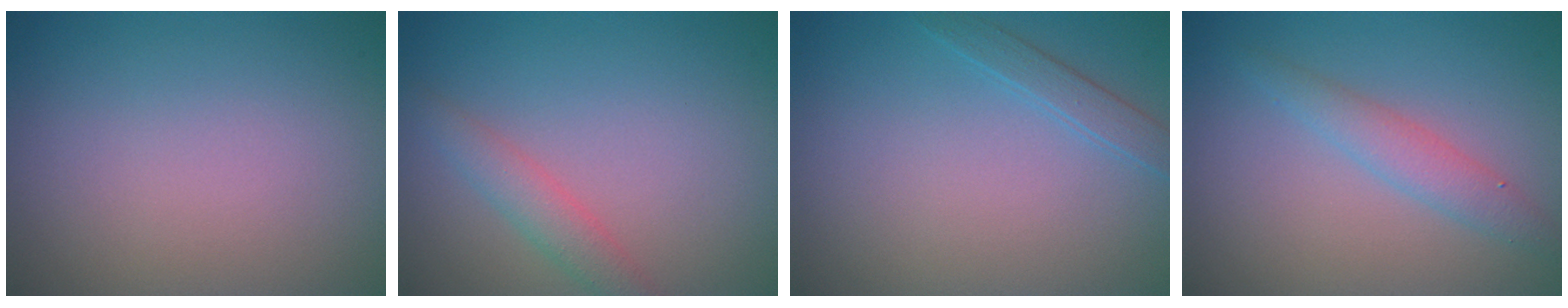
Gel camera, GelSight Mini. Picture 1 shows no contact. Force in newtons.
{"total": 2.2, "press": 2.2, "slide": 0.1}
{"total": 1.4, "press": 1.4, "slide": 0.1}
{"total": 2.2, "press": 2.2, "slide": 0.0}